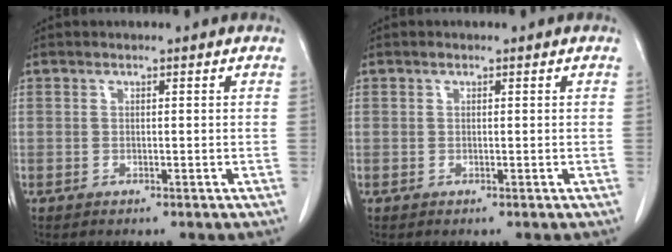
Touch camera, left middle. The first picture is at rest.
{"total": 0.0}